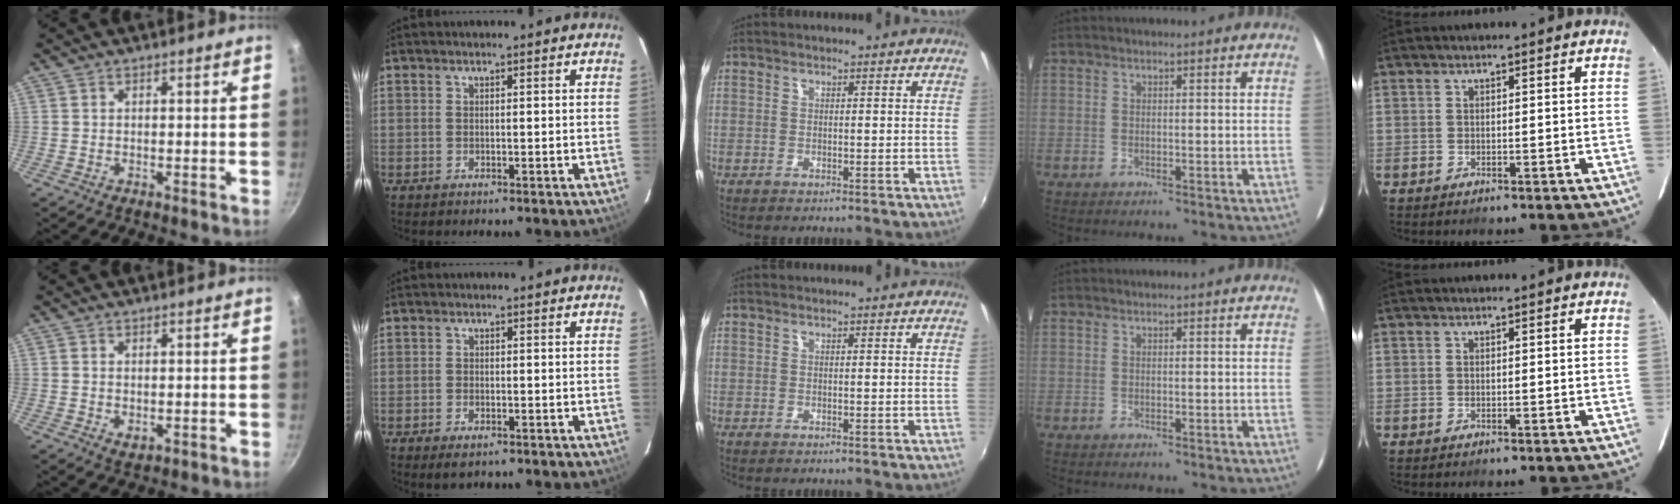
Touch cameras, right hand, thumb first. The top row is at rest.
{"thumb": {"total": 2.3, "force": [0.0, 1.5, 1.7], "torque": [-0.026, -0.006, 0.001]}, "index": {"total": 2.6, "force": [-1.8, 1.2, 1.5], "torque": [-0.035, -0.008, -0.032]}}